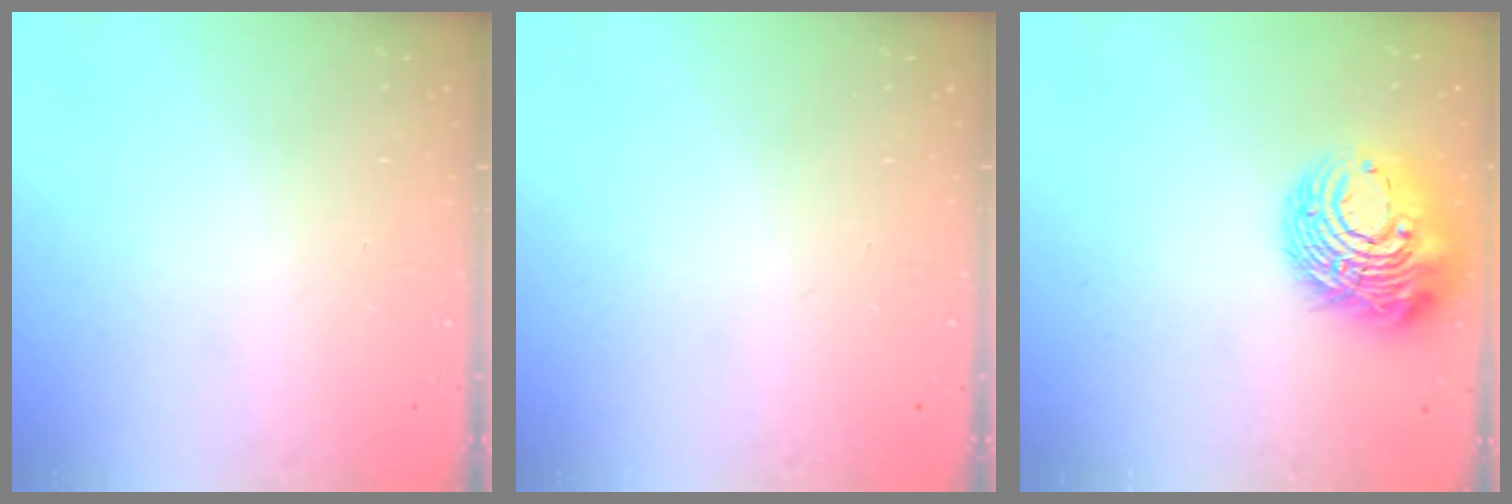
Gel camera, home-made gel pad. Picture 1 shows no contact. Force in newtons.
{"total": 0.0}
{"total": 16.6, "press": 16.5, "slide": 1.8}